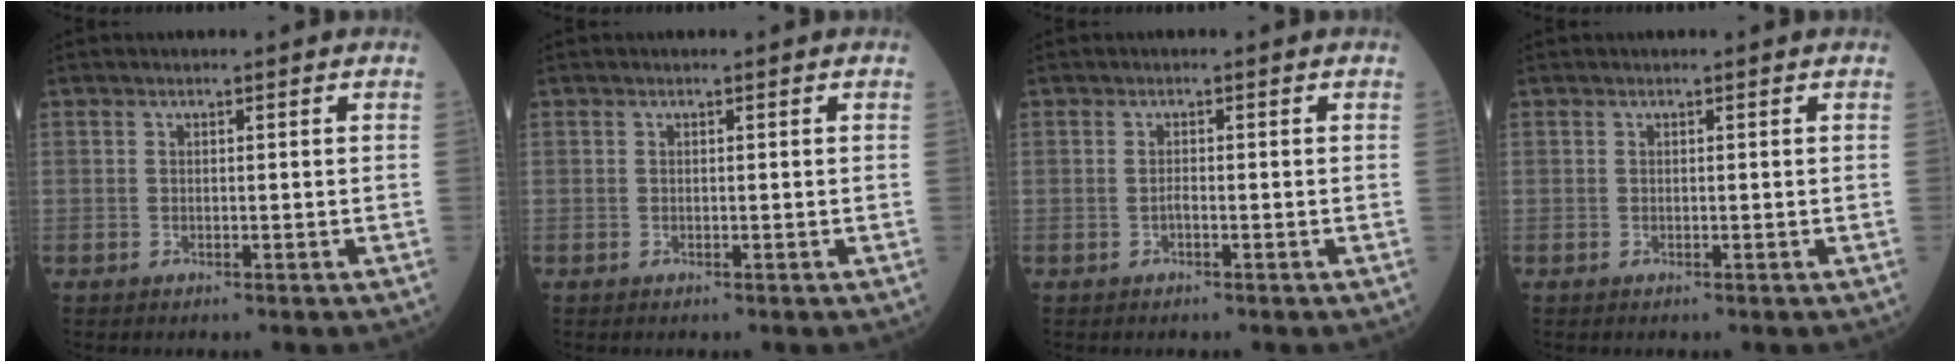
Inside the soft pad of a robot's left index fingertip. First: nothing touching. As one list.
[{"total": 0.0}, {"total": 0.6, "force": [-0.3, 0.0, 0.5], "torque": [-0.010, 0.001, -0.003]}, {"total": 0.0}]